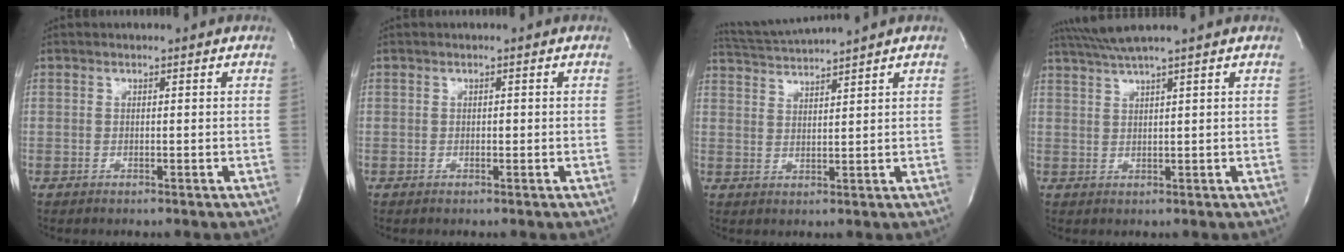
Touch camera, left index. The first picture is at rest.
{"total": 0.0}
{"total": 6.5, "force": [6.0, -2.0, 1.3], "torque": [-0.032, 0.005, 0.112]}
{"total": 5.0, "force": [4.2, -1.8, 2.1], "torque": [-0.039, 0.015, 0.084]}